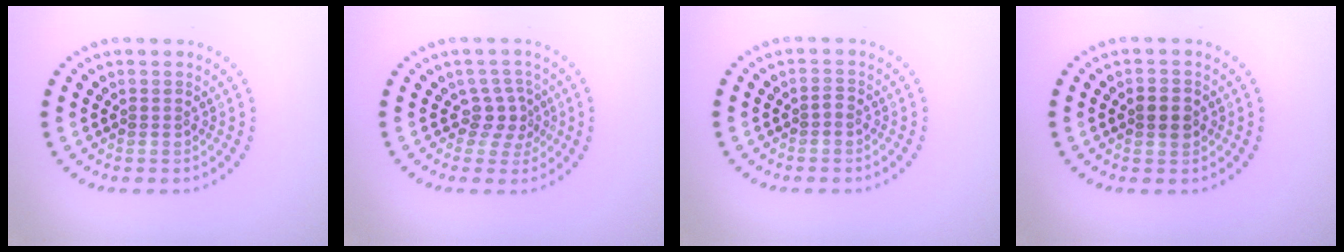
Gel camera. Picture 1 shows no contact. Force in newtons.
{"total": 2.2, "press": 1.6, "slide": 1.6}
{"total": 0.6, "press": 0.5, "slide": 0.1}
{"total": 2.2, "press": 2.2, "slide": 0.2}